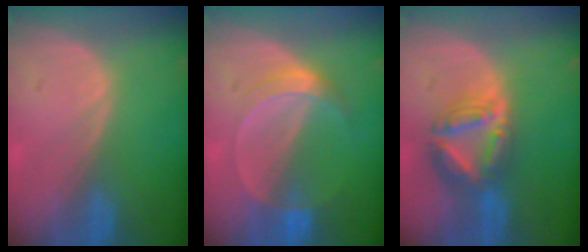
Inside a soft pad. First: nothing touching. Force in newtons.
{"total": 5.0, "press": 4.5, "slide": 2.1}
{"total": 8.1, "press": 7.0, "slide": 4.0}